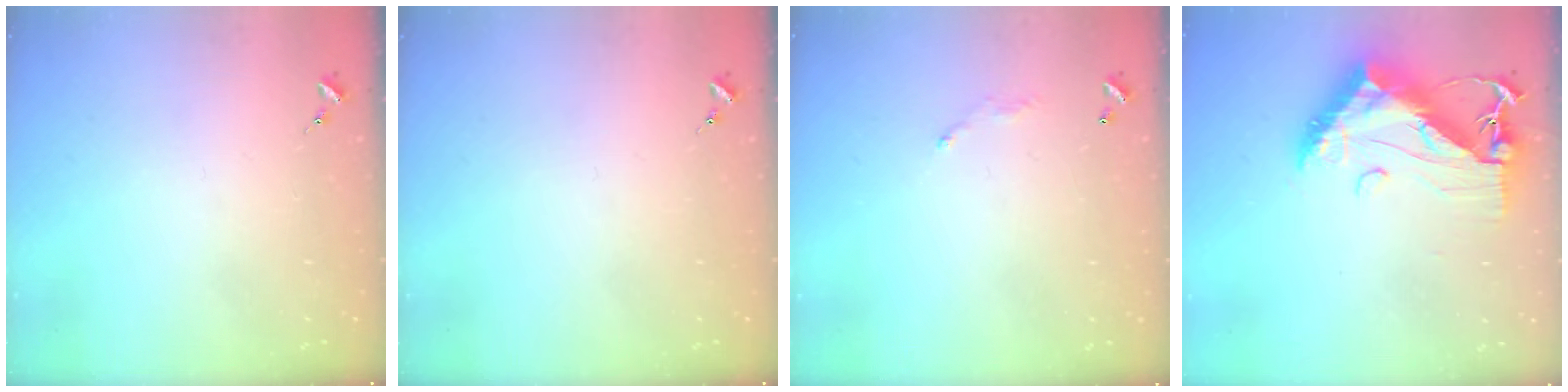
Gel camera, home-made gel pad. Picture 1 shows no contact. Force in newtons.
{"total": 0.0}
{"total": 4.0, "press": 4.0, "slide": 0.2}
{"total": 19.1, "press": 19.0, "slide": 1.6}